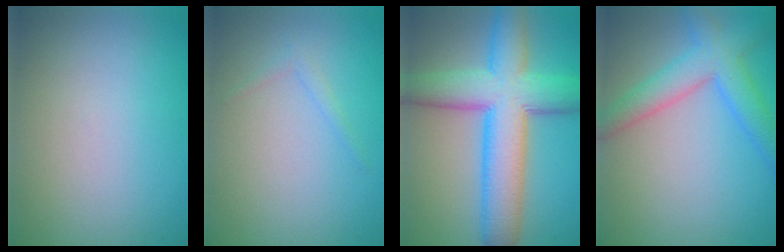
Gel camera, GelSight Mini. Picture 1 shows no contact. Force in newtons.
{"total": 0.8, "press": 0.8, "slide": 0.0}
{"total": 9.9, "press": 9.9, "slide": 0.2}
{"total": 5.0, "press": 5.0, "slide": 0.1}